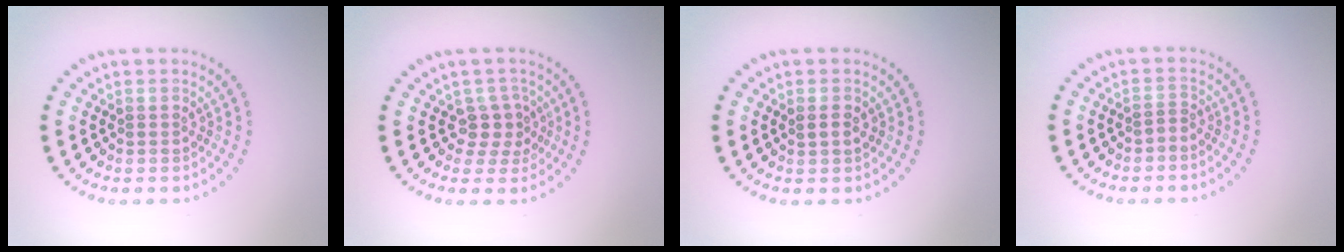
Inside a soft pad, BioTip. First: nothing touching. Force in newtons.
{"total": 2.3, "press": 1.8, "slide": 1.4}
{"total": 1.2, "press": 1.0, "slide": 0.6}
{"total": 0.6, "press": 0.1, "slide": 0.6}